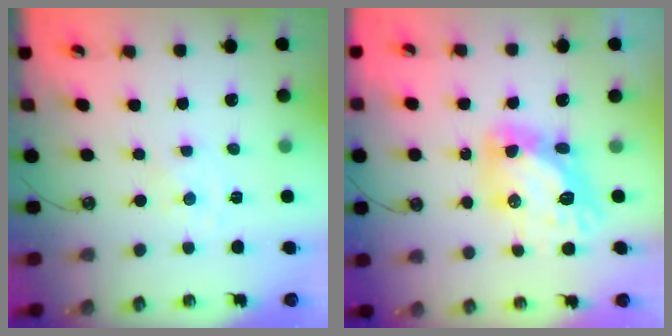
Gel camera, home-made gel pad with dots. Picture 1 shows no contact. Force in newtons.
{"total": 13.5, "press": 13.4, "slide": 1.6}